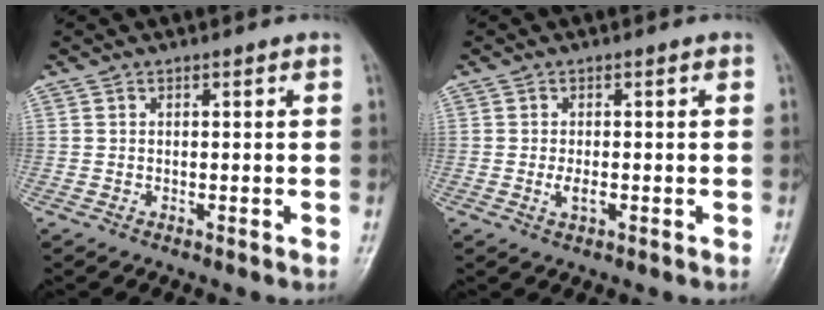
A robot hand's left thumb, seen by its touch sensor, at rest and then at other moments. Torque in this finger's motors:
{"motor_torque": [-0.06, 0.18, 0.28, 0.06, 0.02]}